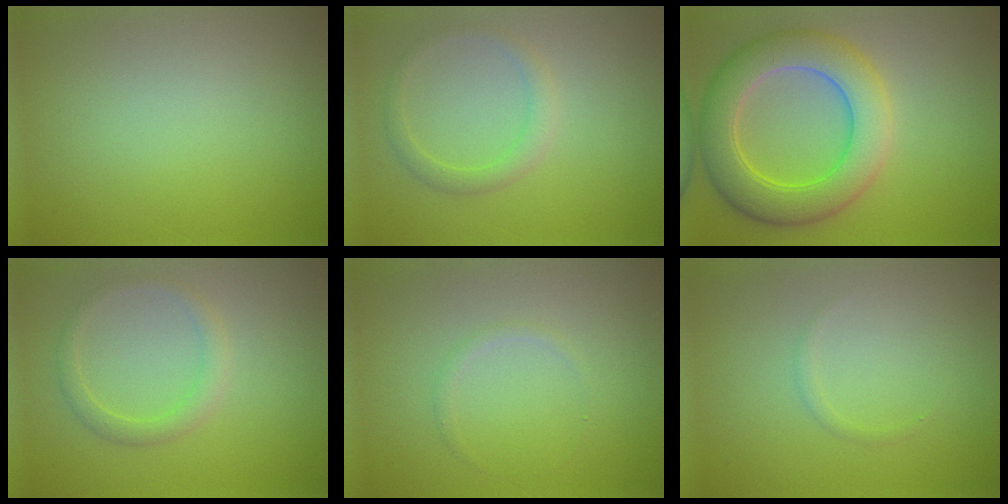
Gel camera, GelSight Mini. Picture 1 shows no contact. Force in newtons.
{"total": 1.8, "press": 1.8, "slide": 0.0}
{"total": 6.7, "press": 6.7, "slide": 0.5}
{"total": 1.8, "press": 1.8, "slide": 0.0}
{"total": 0.6, "press": 0.6, "slide": 0.0}
{"total": 0.5, "press": 0.5, "slide": 0.1}